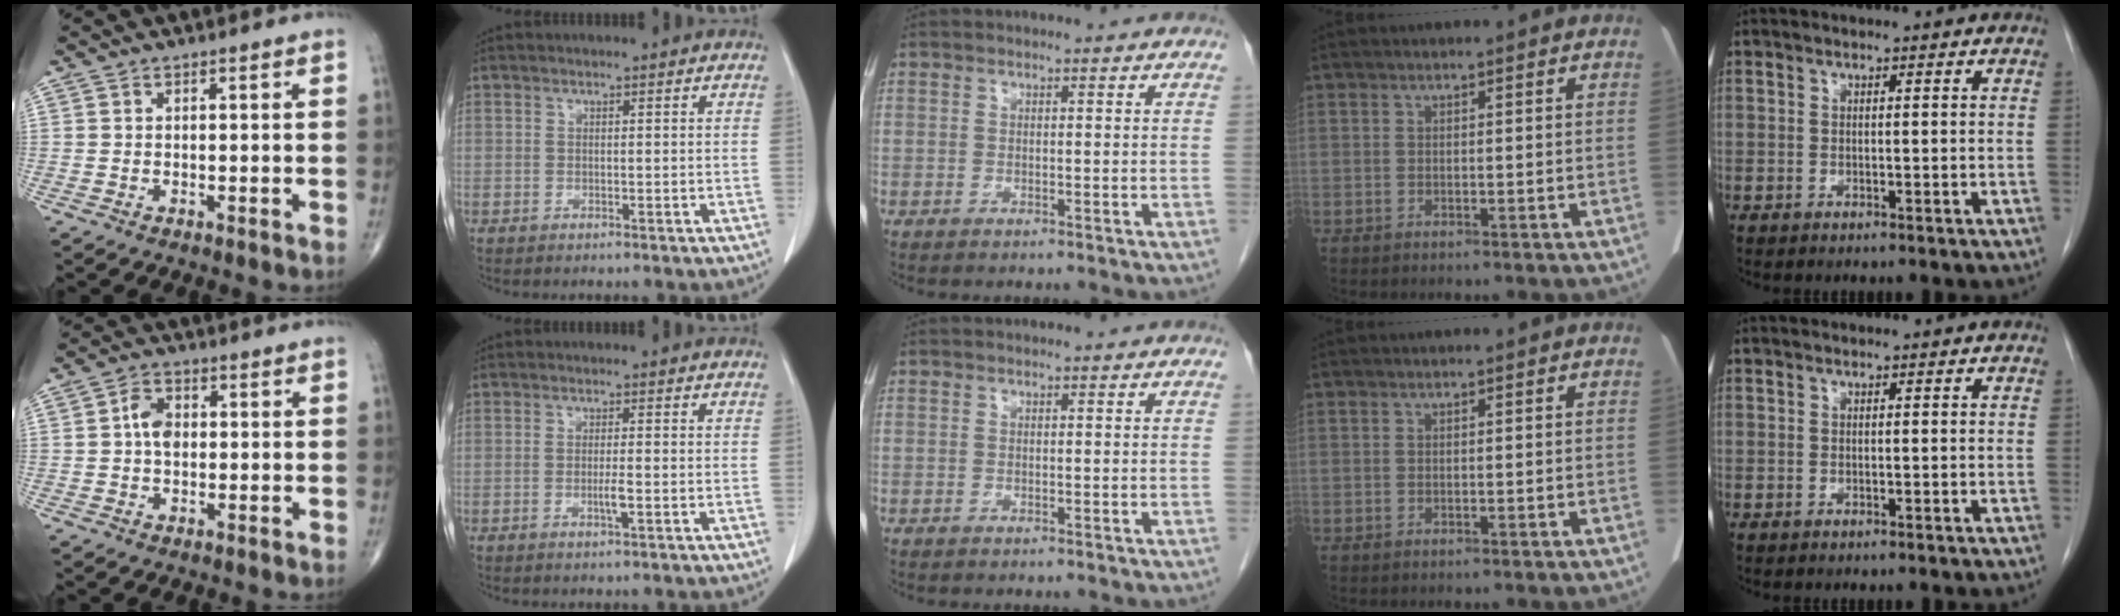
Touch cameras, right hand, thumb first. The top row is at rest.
{"thumb": {"total": 4.3, "force": [0.2, 3.0, 3.0], "torque": [-0.048, 0.011, -0.004]}, "index": {"total": 2.0, "force": [-0.6, 0.0, 1.9], "torque": [-0.041, -0.002, -0.008]}}